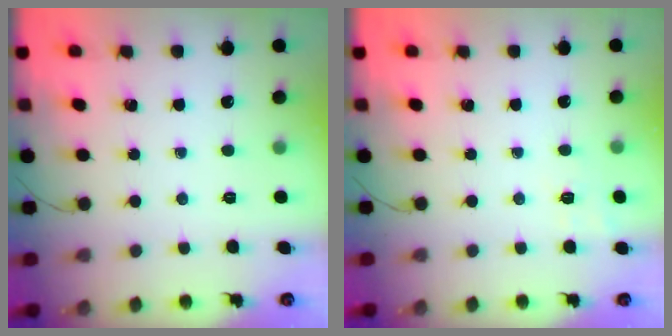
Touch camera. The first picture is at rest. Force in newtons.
{"total": 6.9, "press": 6.6, "slide": 2.0}